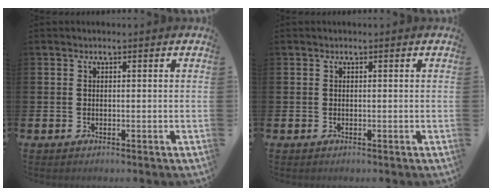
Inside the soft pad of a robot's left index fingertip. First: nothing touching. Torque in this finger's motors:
{"motor_torque": [-0.01, 0.01, 0.00, 0.00]}